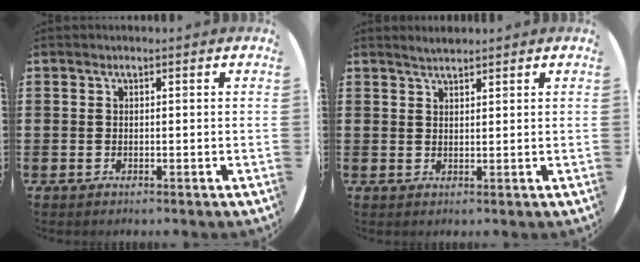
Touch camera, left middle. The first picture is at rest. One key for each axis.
{"total": 1.7, "fx": 1.6, "fy": 0.2, "fz": 0.3, "tx": -0.007, "ty": 0.003, "tz": 0.030}